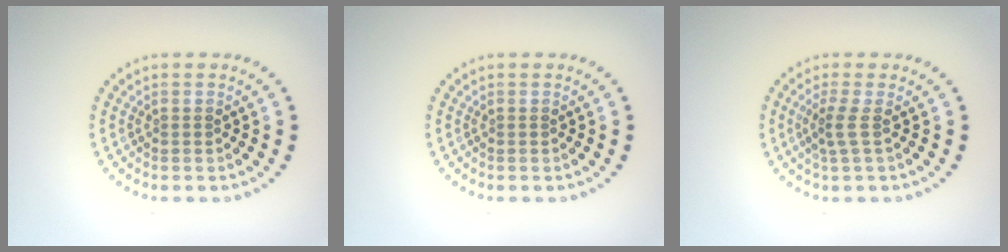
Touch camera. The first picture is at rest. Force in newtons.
{"total": 0.0}
{"total": 1.8, "press": 1.1, "slide": 1.4}